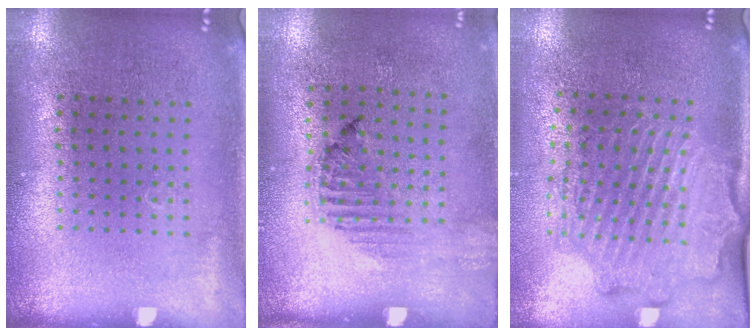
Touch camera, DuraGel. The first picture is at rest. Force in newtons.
{"total": 1.3, "press": 1.2, "slide": 0.4}
{"total": 2.2, "press": 2.2, "slide": 0.2}